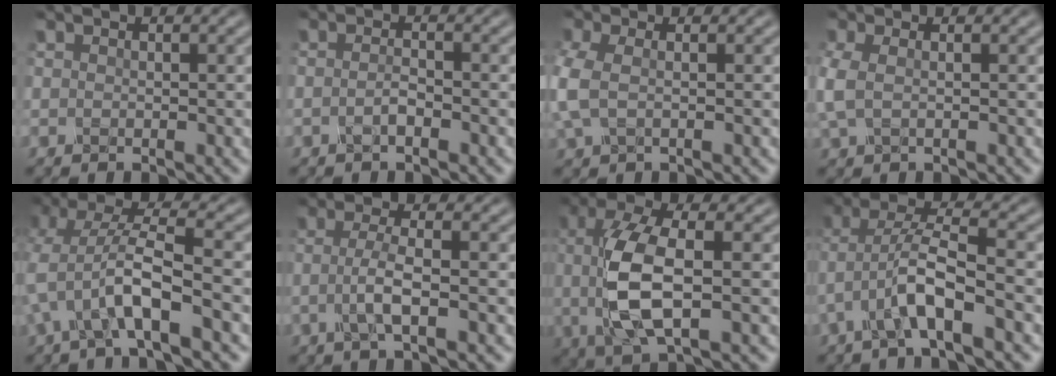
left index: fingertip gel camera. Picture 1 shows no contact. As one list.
[{"total": 1.3, "force": [-0.6, 0.3, 1.1], "torque": [-0.023, 0.001, -0.014]}, {"total": 3.6, "force": [-0.3, 2.1, 2.9], "torque": [-0.089, -0.002, -0.011]}, {"total": 2.4, "force": [0.0, 1.3, 2.0], "torque": [-0.060, 0.000, -0.003]}, {"total": 5.9, "force": [-1.9, 1.5, 5.4], "torque": [-0.108, 0.011, -0.041]}, {"total": 3.1, "force": [-0.5, 0.7, 3.0], "torque": [-0.058, 0.000, -0.015]}, {"total": 7.4, "force": [0.0, 2.7, 6.9], "torque": [-0.147, 0.000, -0.002]}, {"total": 5.0, "force": [-2.1, 1.1, 4.5], "torque": [-0.089, 0.013, -0.045]}]